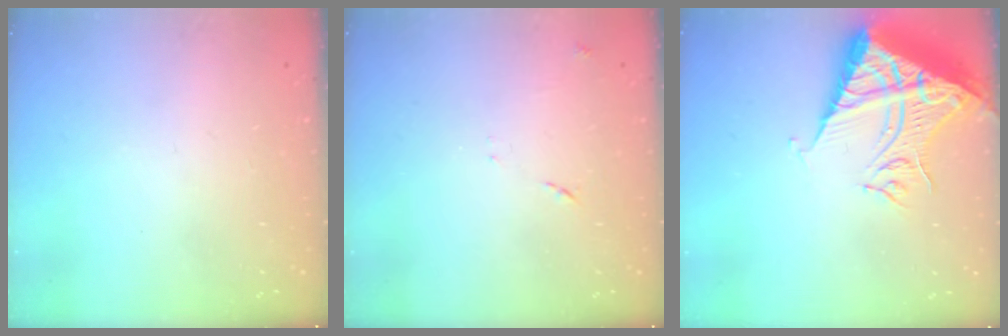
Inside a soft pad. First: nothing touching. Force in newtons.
{"total": 8.5, "press": 8.5, "slide": 0.7}
{"total": 12.5, "press": 12.5, "slide": 1.2}